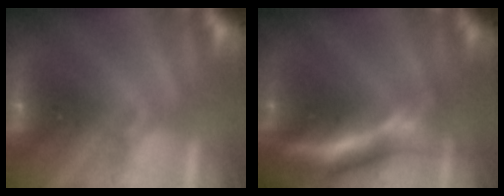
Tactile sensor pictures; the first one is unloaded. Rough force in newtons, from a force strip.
{"total": 5.8}